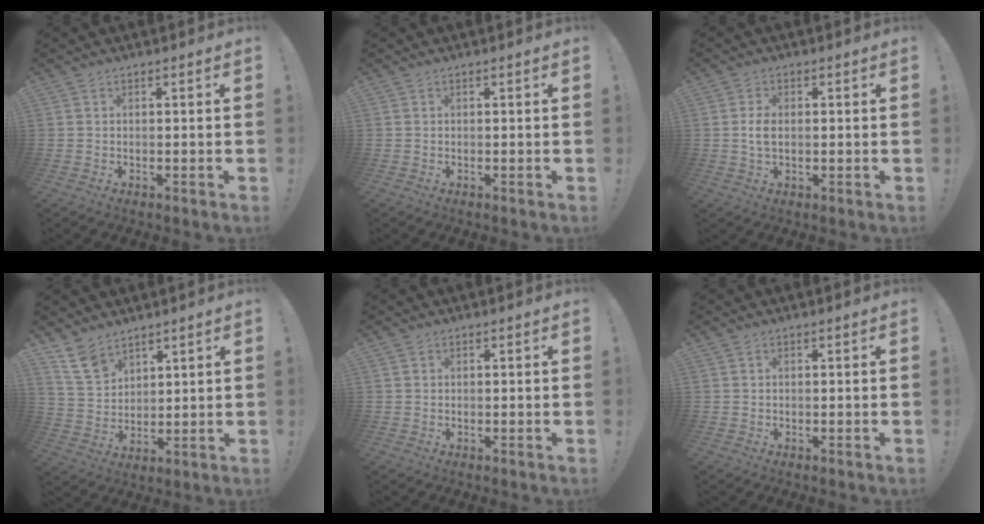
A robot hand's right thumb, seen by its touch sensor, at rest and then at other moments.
{"total": 0.0}
{"total": 3.7, "force": [-0.2, 2.1, 3.0], "torque": [-0.061, 0.004, -0.004]}
{"total": 9.9, "force": [7.3, 5.6, 3.6], "torque": [-0.069, -0.043, 0.145]}
{"total": 0.6, "force": [0.3, 0.5, 0.0], "torque": [0.006, -0.002, 0.005]}
{"total": 0.0}